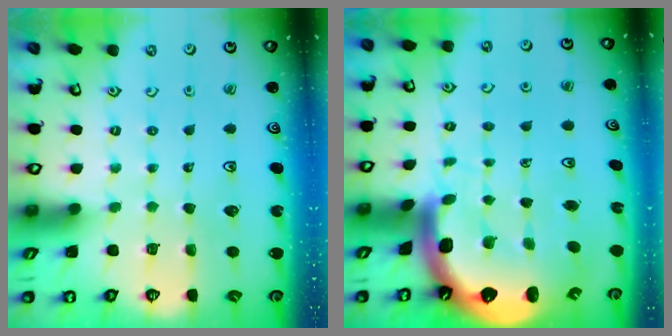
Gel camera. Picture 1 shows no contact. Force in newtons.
{"total": 7.8, "press": 7.6, "slide": 1.7}